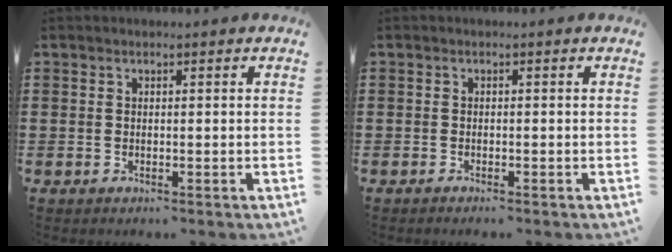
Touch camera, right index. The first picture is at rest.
{"total": 0.5, "force": [-0.5, 0.0, 0.1], "torque": [-0.003, -0.001, -0.011]}